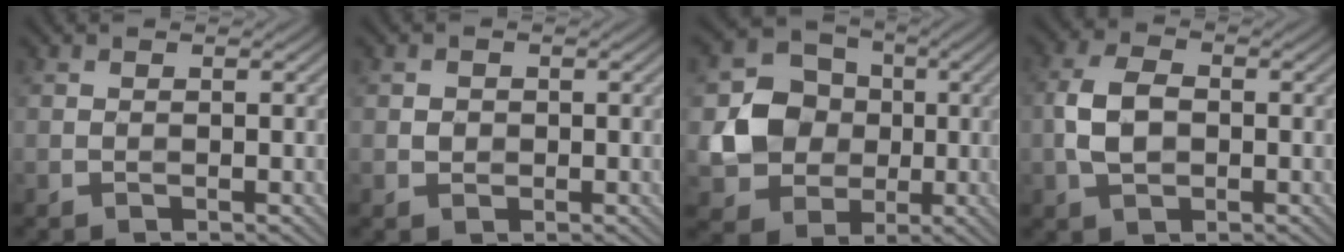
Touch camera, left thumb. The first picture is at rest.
{"total": 0.9, "force": [-0.1, 0.9, 0.2], "torque": [-0.009, -0.001, -0.003]}
{"total": 8.5, "force": [-0.3, 7.7, 3.7], "torque": [-0.085, -0.003, -0.007]}
{"total": 5.2, "force": [-0.4, 3.2, 4.1], "torque": [-0.092, 0.005, -0.012]}